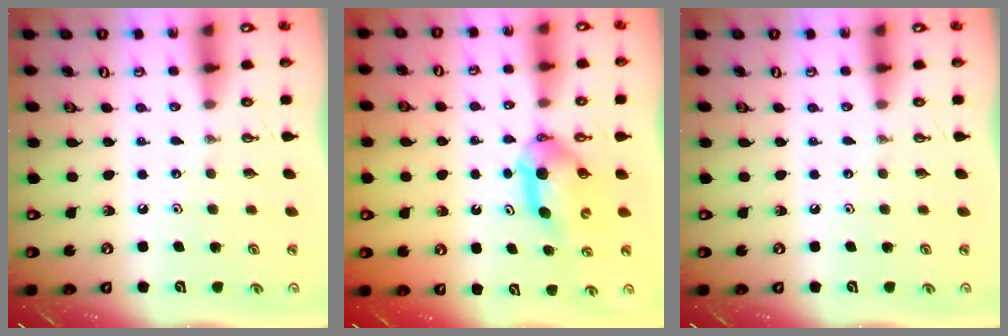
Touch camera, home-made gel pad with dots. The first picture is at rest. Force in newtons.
{"total": 6.0, "press": 6.0, "slide": 0.8}
{"total": 0.0}